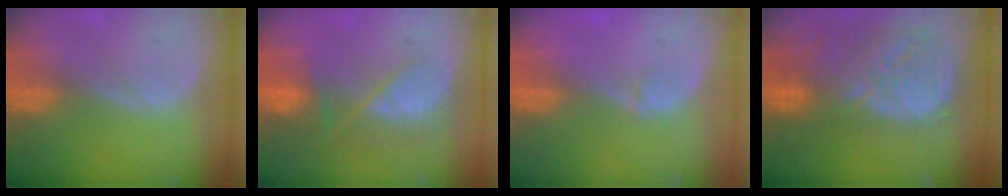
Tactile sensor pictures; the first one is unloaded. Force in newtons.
{"total": 7.6, "press": 6.7, "slide": 3.6}
{"total": 0.5, "press": 0.5, "slide": 0.2}
{"total": 13.4, "press": 11.6, "slide": 6.8}